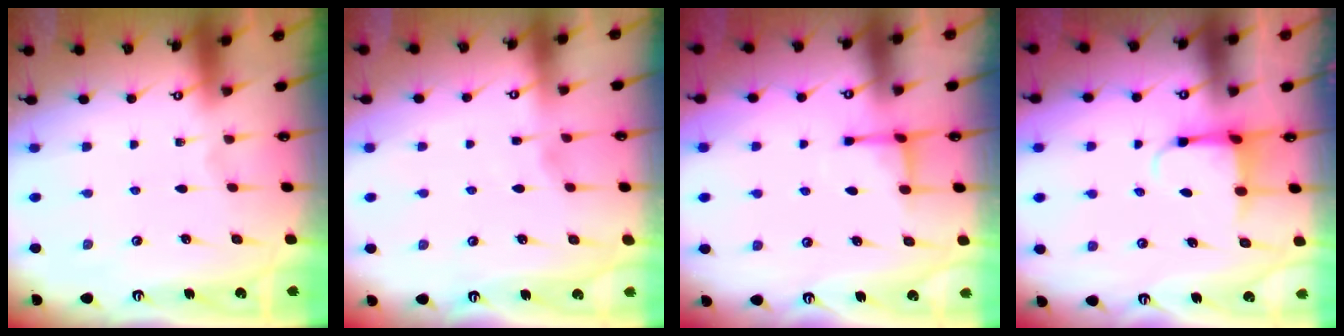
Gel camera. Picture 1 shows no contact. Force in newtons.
{"total": 1.9, "press": 1.9, "slide": 0.4}
{"total": 2.8, "press": 2.7, "slide": 0.6}
{"total": 4.0, "press": 3.7, "slide": 1.3}